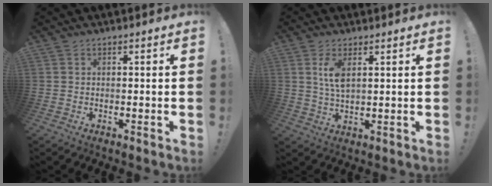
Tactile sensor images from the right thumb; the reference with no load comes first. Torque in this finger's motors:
{"motor_torque": [-0.26, 0.52, 0.64, -0.11, 0.25]}